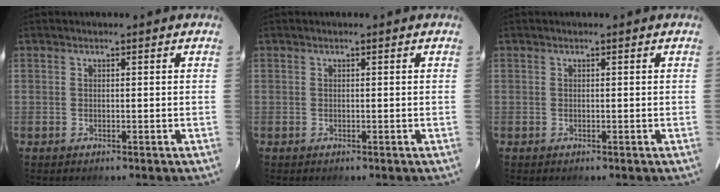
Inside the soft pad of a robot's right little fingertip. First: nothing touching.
{"total": 0.0}
{"total": 0.0}